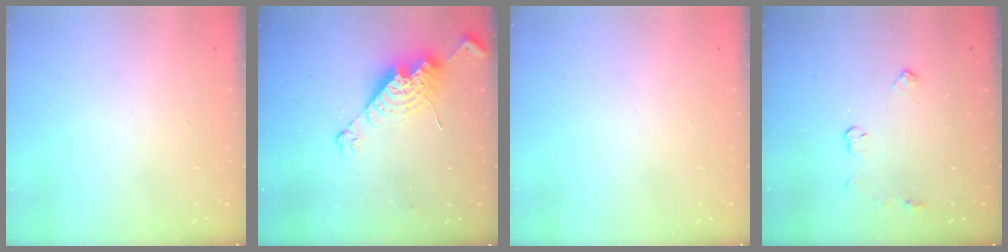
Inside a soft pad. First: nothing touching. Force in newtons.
{"total": 14.2, "press": 14.2, "slide": 1.2}
{"total": 0.0}
{"total": 3.7, "press": 3.6, "slide": 0.6}